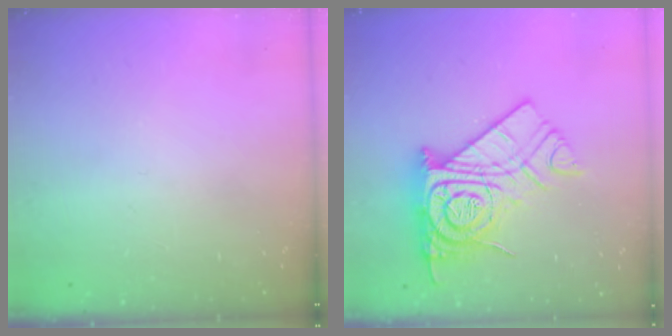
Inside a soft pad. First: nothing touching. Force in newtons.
{"total": 19.7, "press": 19.6, "slide": 1.7}